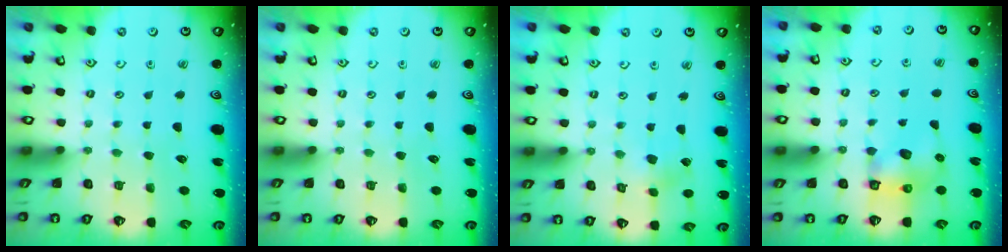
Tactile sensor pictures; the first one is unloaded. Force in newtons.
{"total": 0.0}
{"total": 2.5, "press": 2.3, "slide": 0.8}
{"total": 6.6, "press": 6.6, "slide": 0.8}